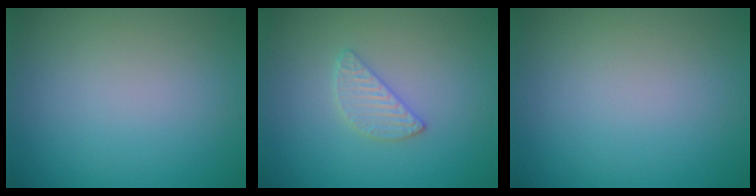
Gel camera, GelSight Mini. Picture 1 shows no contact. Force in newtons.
{"total": 2.0, "press": 2.0, "slide": 0.2}
{"total": 0.0}